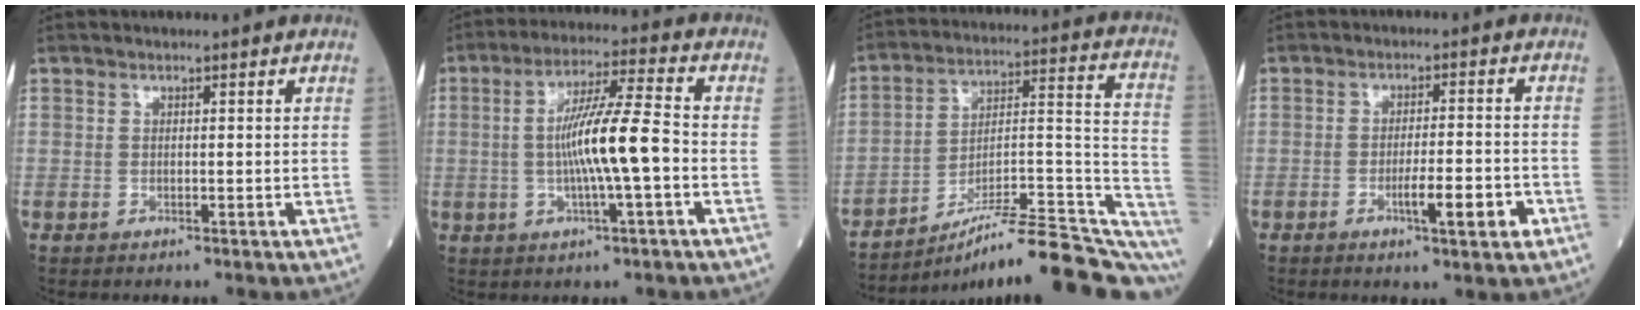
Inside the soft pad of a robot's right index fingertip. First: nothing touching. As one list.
[{"total": 10.4, "force": [-1.3, 0.1, 10.3], "torque": [-0.186, 0.008, -0.030]}, {"total": 24.4, "force": [-20.7, 2.1, 12.8], "torque": [-0.108, 0.027, -0.302]}, {"total": 6.4, "force": [-2.6, 0.6, 5.8], "torque": [-0.090, -0.004, -0.039]}]